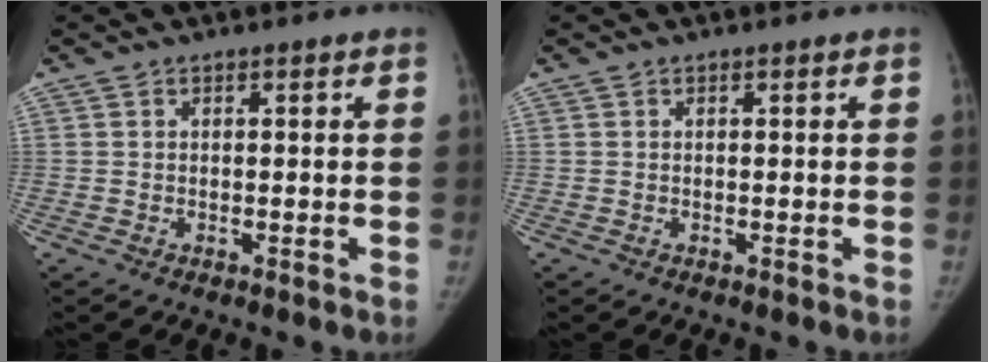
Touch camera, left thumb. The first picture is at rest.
{"total": 0.0}